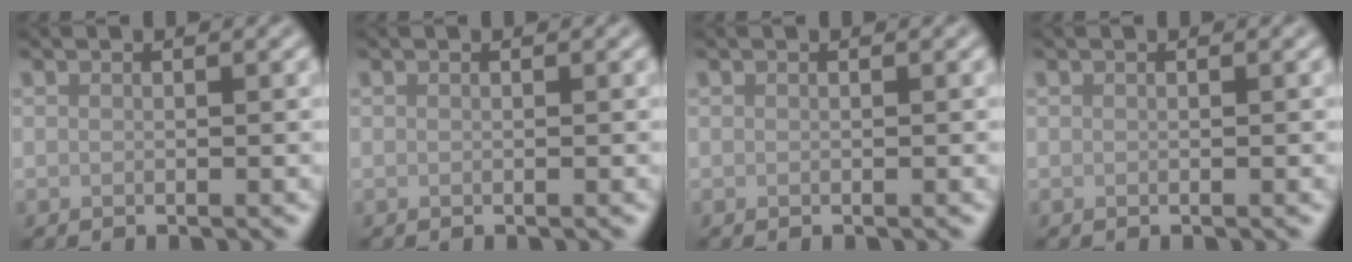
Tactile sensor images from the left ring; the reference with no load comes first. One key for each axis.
{"total": 0.0}
{"total": 0.0}
{"total": 0.0}